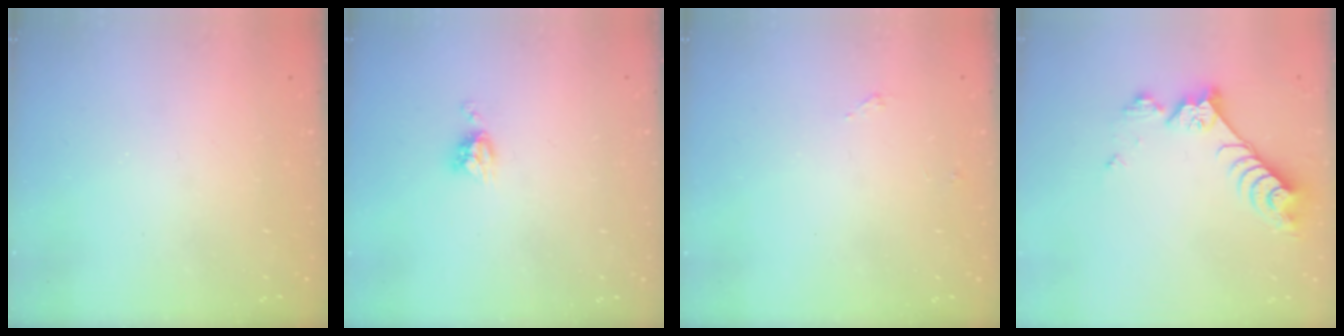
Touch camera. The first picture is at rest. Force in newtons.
{"total": 4.9, "press": 4.9, "slide": 0.1}
{"total": 3.3, "press": 3.3, "slide": 0.7}
{"total": 8.9, "press": 8.9, "slide": 0.6}